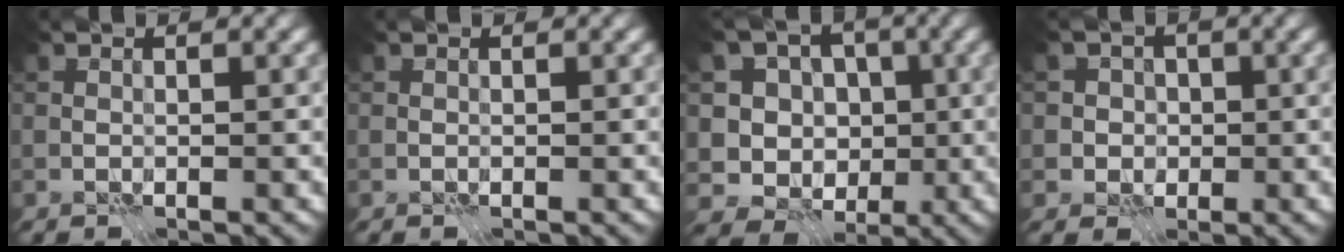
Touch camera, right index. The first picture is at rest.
{"total": 0.0}
{"total": 8.3, "force": [-0.9, 7.7, 3.1], "torque": [-0.044, 0.027, -0.045]}
{"total": 2.8, "force": [0.1, 2.7, 1.0], "torque": [0.007, 0.007, -0.011]}